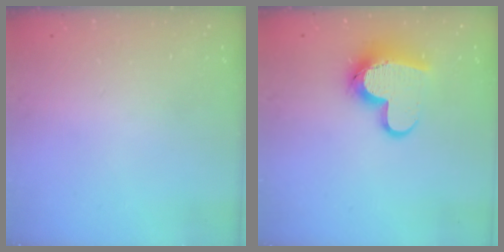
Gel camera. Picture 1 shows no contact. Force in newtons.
{"total": 12.4, "press": 12.3, "slide": 1.2}